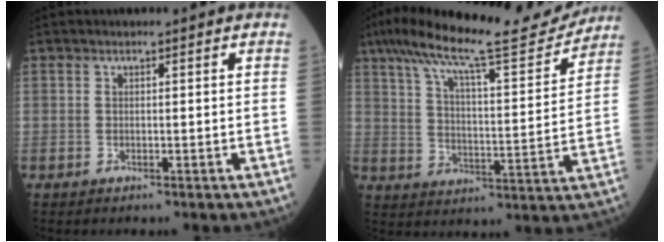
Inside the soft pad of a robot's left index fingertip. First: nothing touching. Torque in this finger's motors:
{"motor_torque": [1.07, -1.06, 0.55, 0.15]}